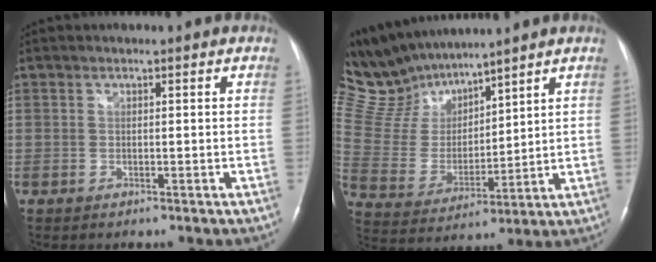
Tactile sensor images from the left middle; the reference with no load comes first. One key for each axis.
{"total": 13.1, "fx": 12.0, "fy": 3.6, "fz": 3.6, "tx": -0.097, "ty": 0.016, "tz": 0.251}